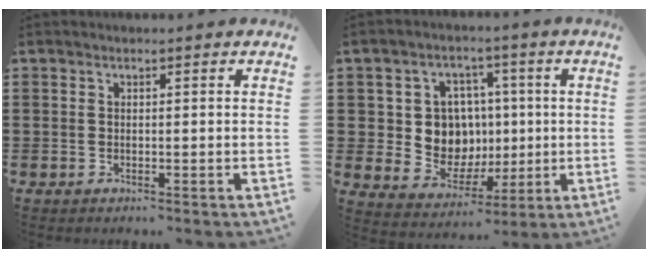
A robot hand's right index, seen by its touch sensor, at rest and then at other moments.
{"total": 9.1, "force": [0.7, 8.2, 3.8], "torque": [-0.081, 0.012, 0.019]}